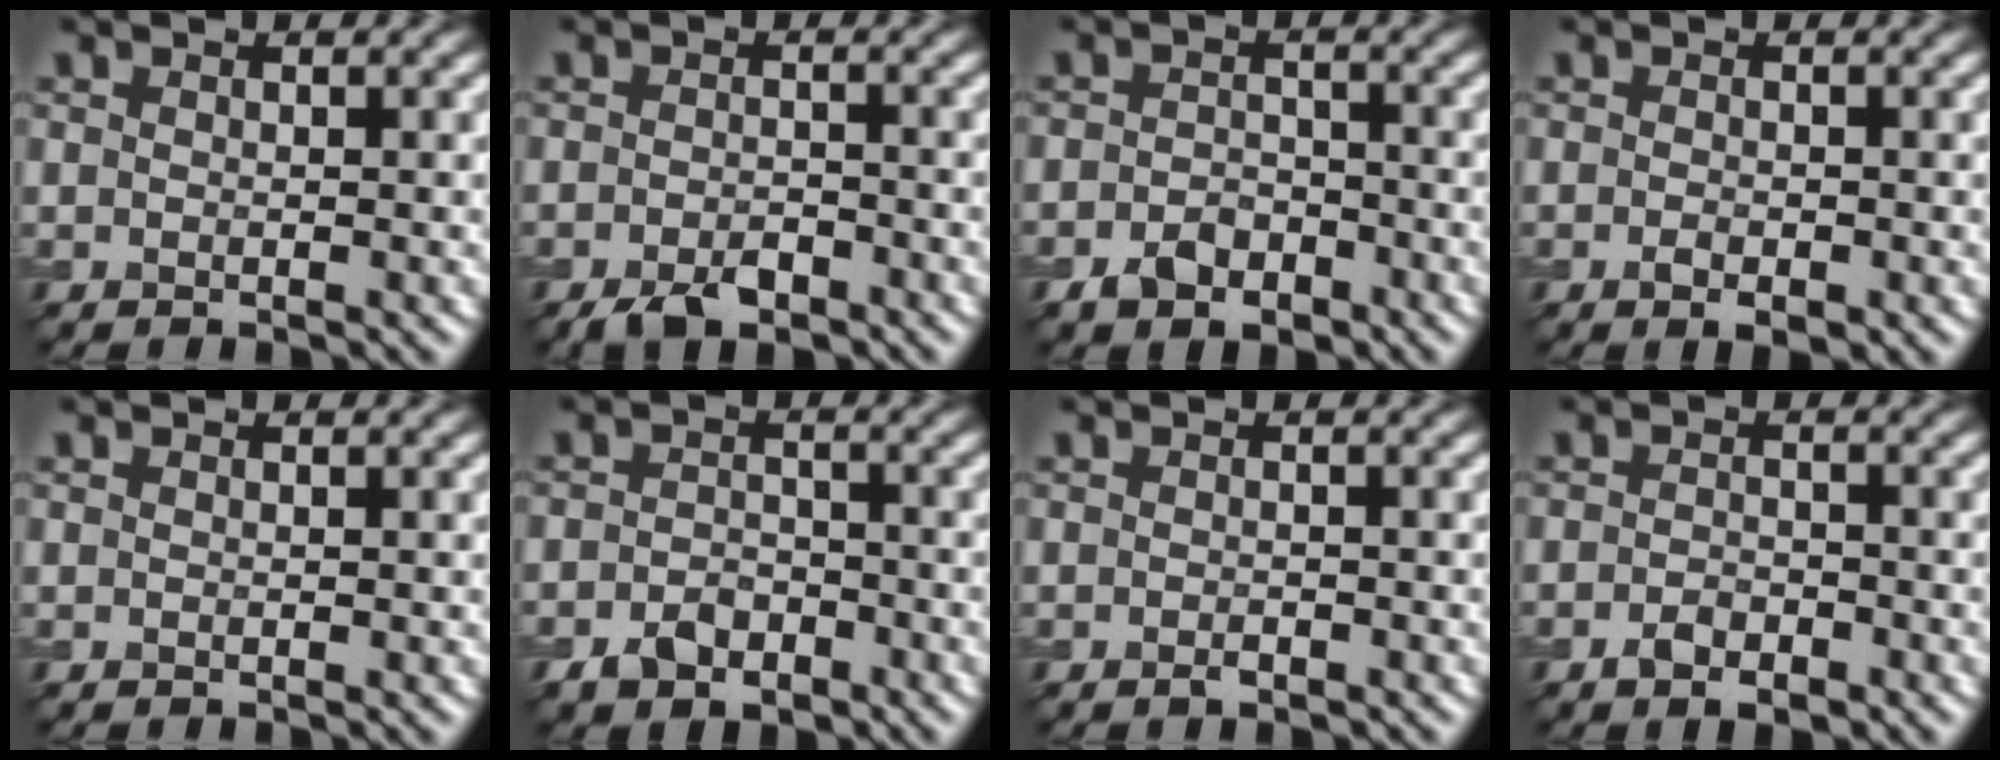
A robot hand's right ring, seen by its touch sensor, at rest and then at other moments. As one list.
[{"total": 3.0, "force": [-2.1, 1.3, 1.6], "torque": [-0.026, 0.000, -0.039]}, {"total": 2.9, "force": [-1.8, 1.9, 1.2], "torque": [-0.018, 0.002, -0.038]}, {"total": 1.4, "force": [-0.6, 0.7, 1.1], "torque": [-0.019, -0.003, -0.010]}, {"total": 0.0}, {"total": 2.9, "force": [-1.8, 1.9, 1.2], "torque": [-0.018, 0.002, -0.038]}, {"total": 0.9, "force": [-0.6, 0.4, 0.5], "torque": [-0.009, -0.001, -0.010]}, {"total": 2.0, "force": [-1.2, 1.1, 1.2], "torque": [-0.018, 0.002, -0.023]}]